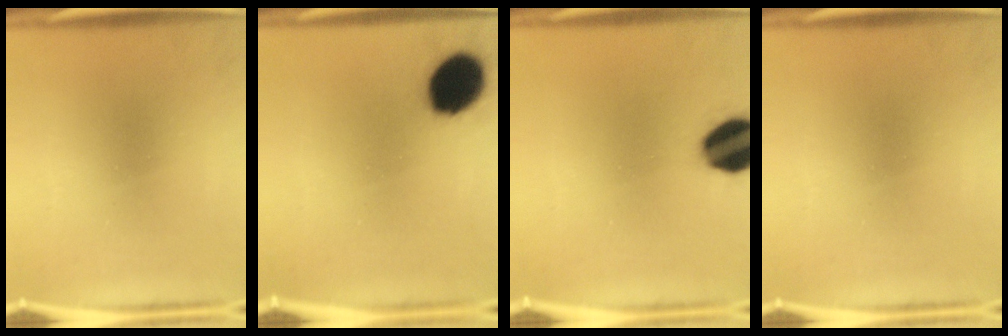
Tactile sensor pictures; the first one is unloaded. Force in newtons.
{"total": 13.1}
{"total": 14.6}
{"total": 0.0}